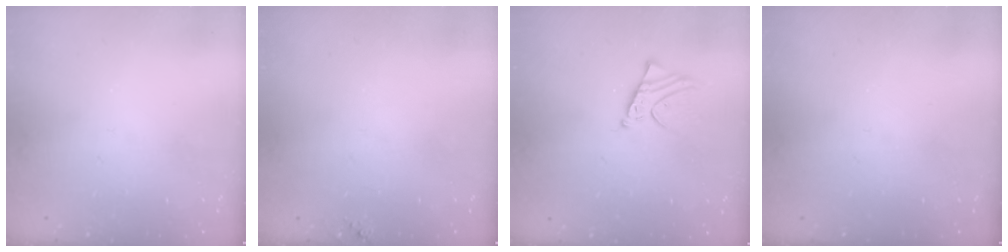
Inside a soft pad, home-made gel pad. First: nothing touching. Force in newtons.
{"total": 3.5, "press": 3.5, "slide": 0.5}
{"total": 2.9, "press": 2.9, "slide": 0.3}
{"total": 0.0}